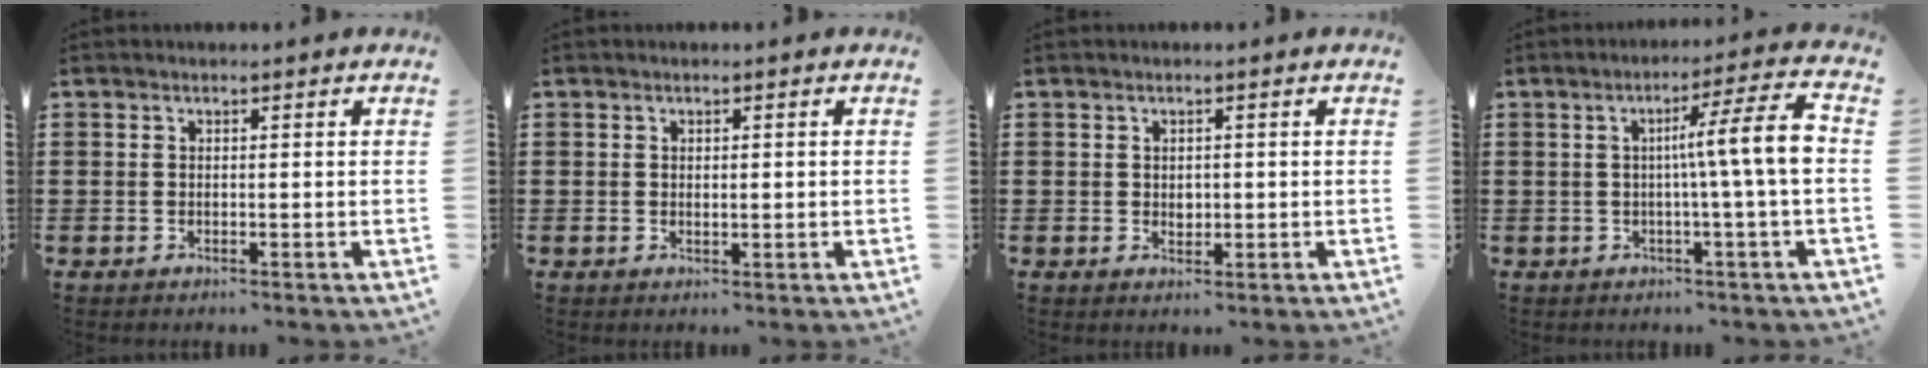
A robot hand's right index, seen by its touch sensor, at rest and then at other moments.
{"total": 0.7, "force": [0.1, 0.3, 0.6], "torque": [-0.011, 0.001, 0.001]}
{"total": 1.2, "force": [0.1, 0.9, 0.8], "torque": [-0.008, 0.001, 0.000]}
{"total": 8.5, "force": [0.1, -0.2, 8.5], "torque": [-0.137, -0.009, -0.008]}